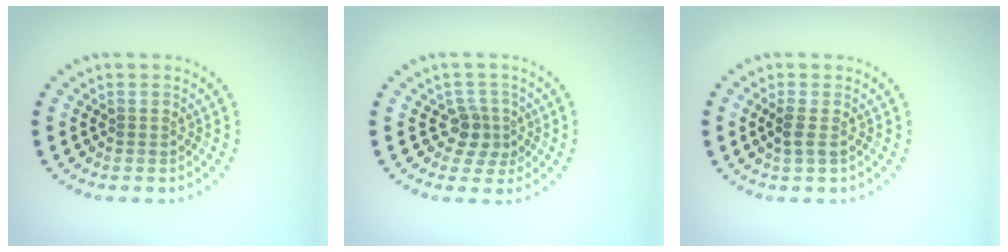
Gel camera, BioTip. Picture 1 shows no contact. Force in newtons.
{"total": 2.4, "press": 1.8, "slide": 1.6}
{"total": 1.3, "press": 1.1, "slide": 0.6}